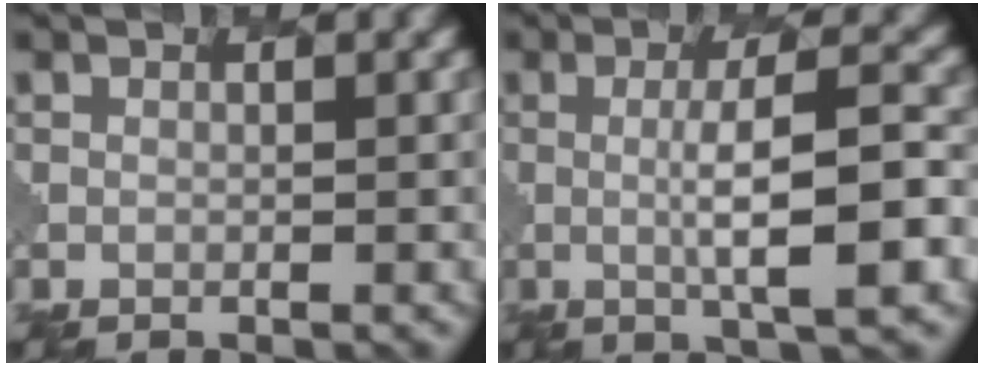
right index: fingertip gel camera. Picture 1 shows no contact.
{"total": 6.6, "force": [0.2, 1.3, 6.5], "torque": [-0.105, 0.003, -0.004]}